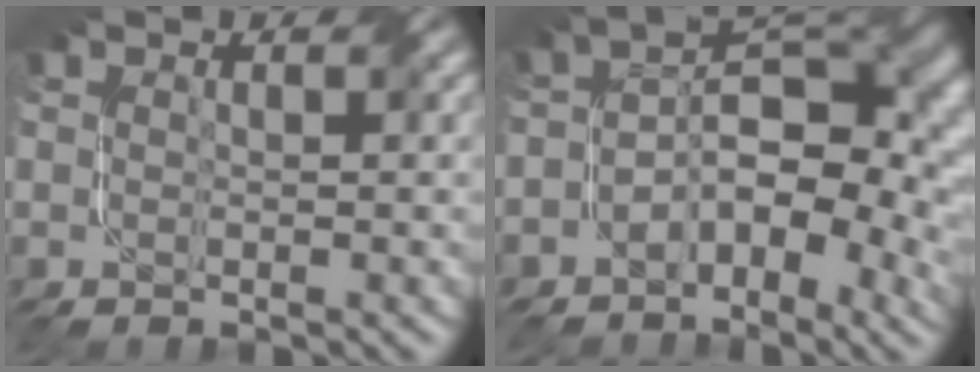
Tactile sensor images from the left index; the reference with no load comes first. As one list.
[{"total": 9.4, "force": [-2.6, 5.4, 7.3], "torque": [-0.090, 0.007, -0.047]}]